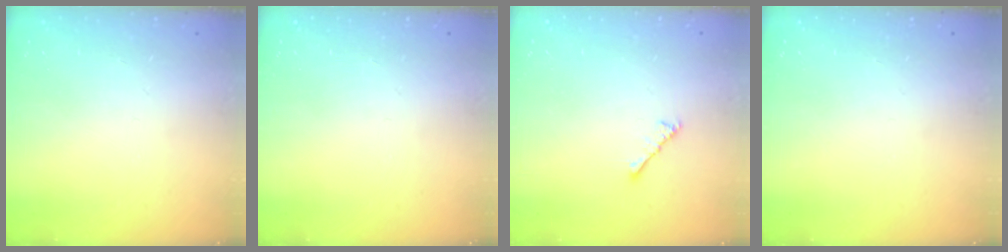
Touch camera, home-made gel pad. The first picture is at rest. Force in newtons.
{"total": 0.0}
{"total": 2.7, "press": 2.7, "slide": 0.6}
{"total": 0.0}